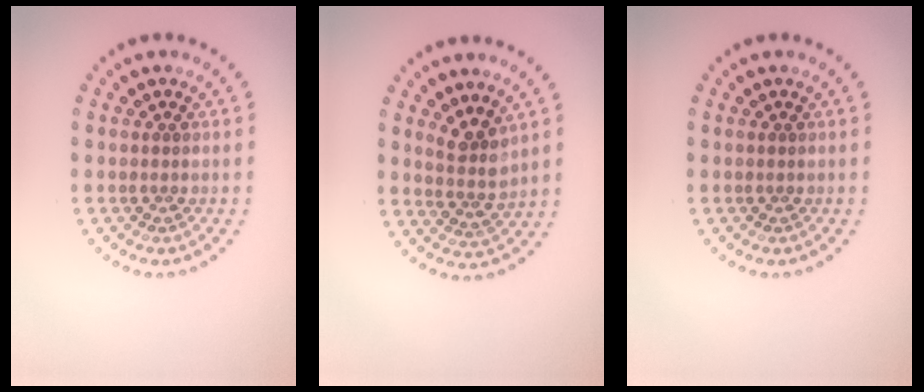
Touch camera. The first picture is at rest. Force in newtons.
{"total": 2.7, "press": 2.1, "slide": 1.7}
{"total": 0.0}